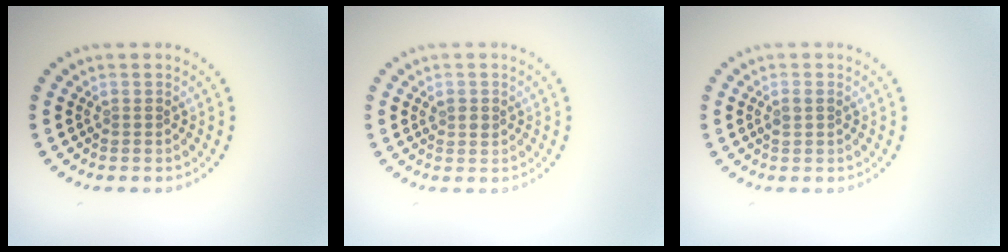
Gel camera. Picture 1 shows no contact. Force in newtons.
{"total": 1.1, "press": 1.1, "slide": 0.1}
{"total": 1.0, "press": 0.9, "slide": 0.4}